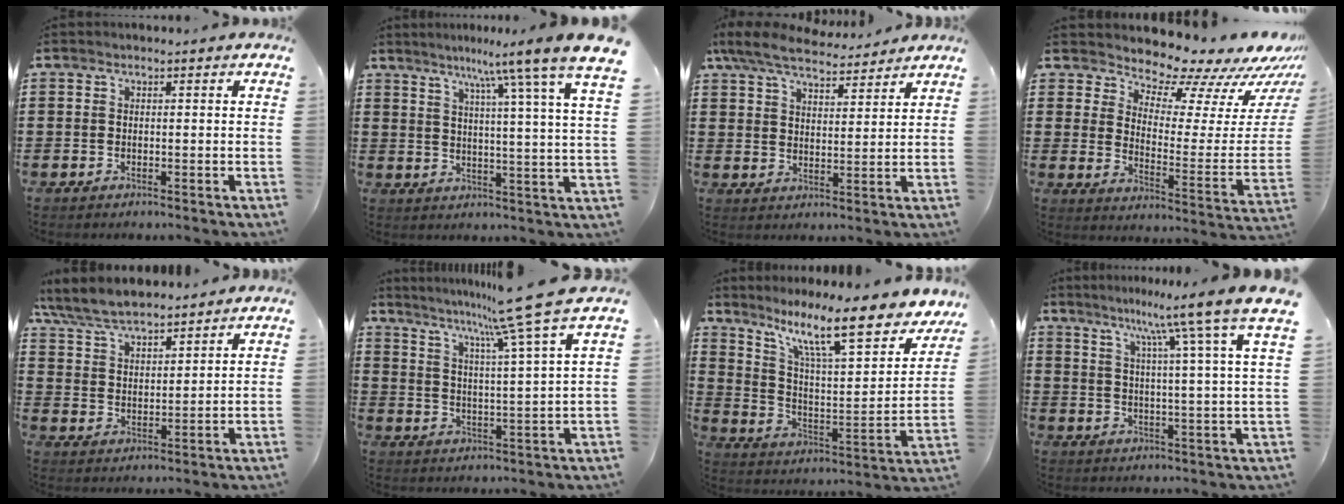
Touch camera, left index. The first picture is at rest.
{"total": 8.1, "force": [6.6, -1.4, 4.4], "torque": [-0.091, -0.048, 0.100]}
{"total": 7.3, "force": [6.4, 1.8, 2.9], "torque": [-0.080, -0.021, 0.117]}
{"total": 9.0, "force": [8.8, 1.3, 1.5], "torque": [-0.034, -0.091, 0.148]}
{"total": 7.1, "force": [6.7, 1.4, 2.1], "torque": [-0.068, -0.021, 0.123]}
{"total": 9.4, "force": [7.6, -2.2, 5.1], "torque": [-0.120, -0.049, 0.116]}
{"total": 13.0, "force": [9.5, 2.2, 8.6], "torque": [-0.167, -0.058, 0.153]}
{"total": 8.9, "force": [7.1, -1.5, 5.1], "torque": [-0.112, -0.044, 0.110]}